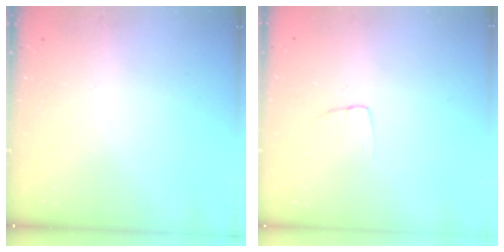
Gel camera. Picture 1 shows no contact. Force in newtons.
{"total": 3.3, "press": 3.3, "slide": 0.2}